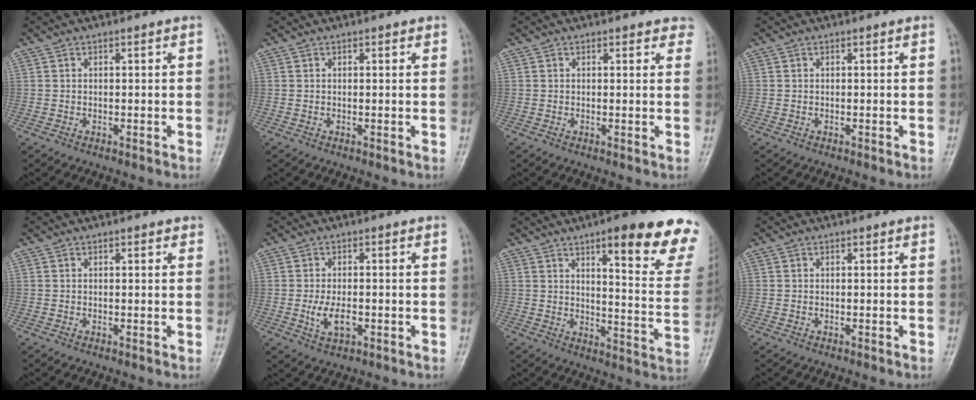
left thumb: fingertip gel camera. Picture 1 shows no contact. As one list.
[{"total": 0.9, "force": [0.4, 0.5, 0.5], "torque": [-0.001, 0.000, 0.002]}, {"total": 3.1, "force": [2.4, 1.6, 0.9], "torque": [0.023, -0.007, 0.011]}, {"total": 0.0}, {"total": 1.0, "force": [0.6, 0.6, 0.6], "torque": [0.000, -0.001, 0.003]}, {"total": 5.0, "force": [-1.2, 2.7, 4.0], "torque": [-0.073, -0.003, -0.020]}, {"total": 19.9, "force": [12.4, 4.0, 15.1], "torque": [-0.162, -0.062, 0.157]}, {"total": 0.0}]